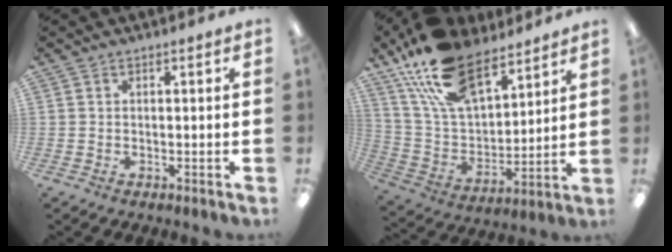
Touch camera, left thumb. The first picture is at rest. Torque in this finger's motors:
{"motor_torque": [0.78, 0.08, 1.46, -1.30, 0.61]}